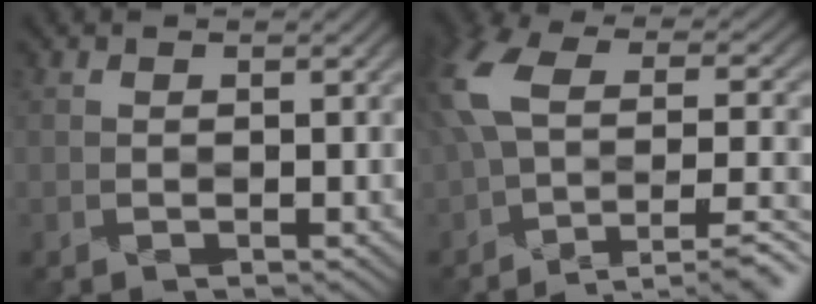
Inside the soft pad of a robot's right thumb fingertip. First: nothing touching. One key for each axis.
{"total": 12.6, "fx": -4.3, "fy": 5.4, "fz": 10.5, "tx": -0.235, "ty": 0.009, "tz": -0.065}